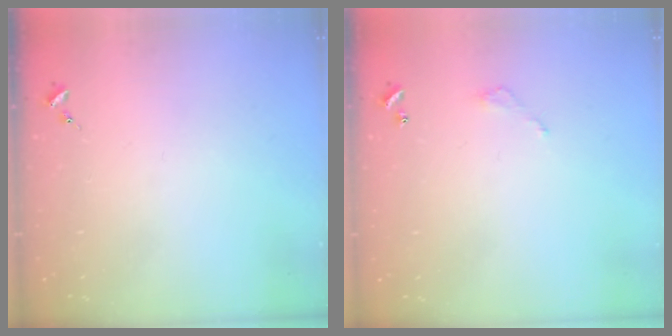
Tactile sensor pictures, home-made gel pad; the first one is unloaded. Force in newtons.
{"total": 3.1, "press": 3.0, "slide": 0.3}